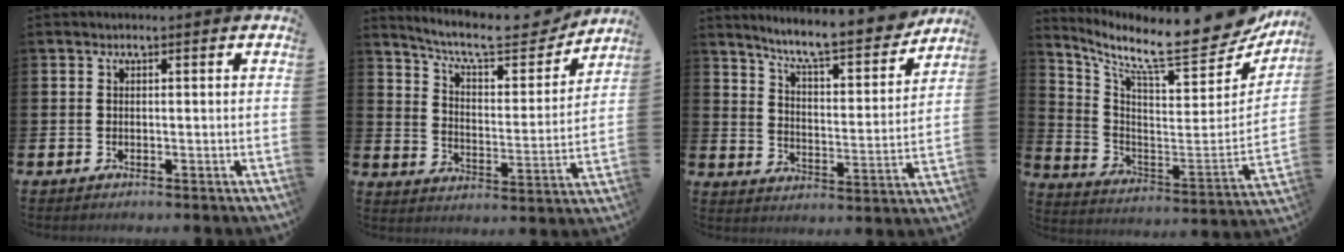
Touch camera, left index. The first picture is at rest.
{"total": 9.9, "force": [8.9, 2.2, 3.5], "torque": [-0.095, -0.060, 0.154]}
{"total": 8.9, "force": [8.3, 0.7, 3.2], "torque": [-0.085, -0.064, 0.140]}
{"total": 12.1, "force": [10.1, 2.3, 6.1], "torque": [-0.126, -0.092, 0.161]}